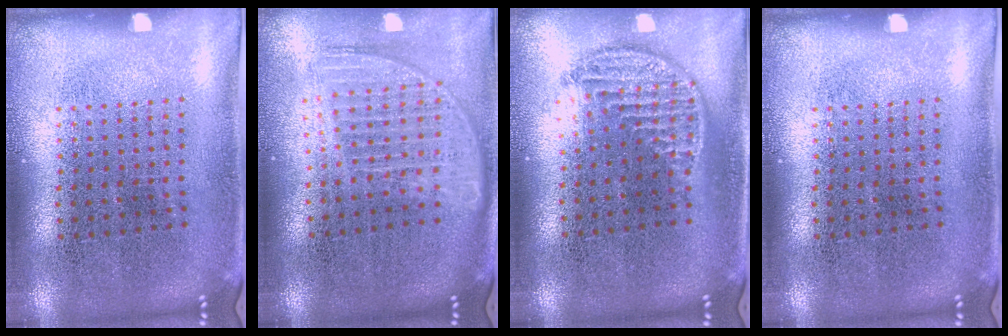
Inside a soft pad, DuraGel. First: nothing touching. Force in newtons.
{"total": 1.8, "press": 1.5, "slide": 0.9}
{"total": 1.3, "press": 1.1, "slide": 0.6}
{"total": 0.0}